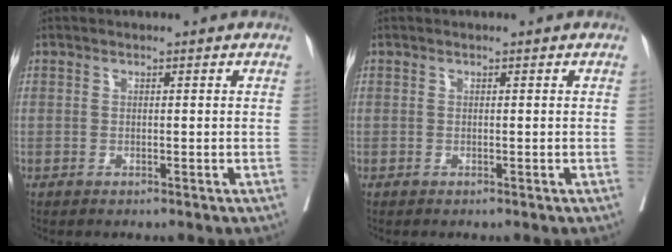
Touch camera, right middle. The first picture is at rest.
{"total": 0.0}